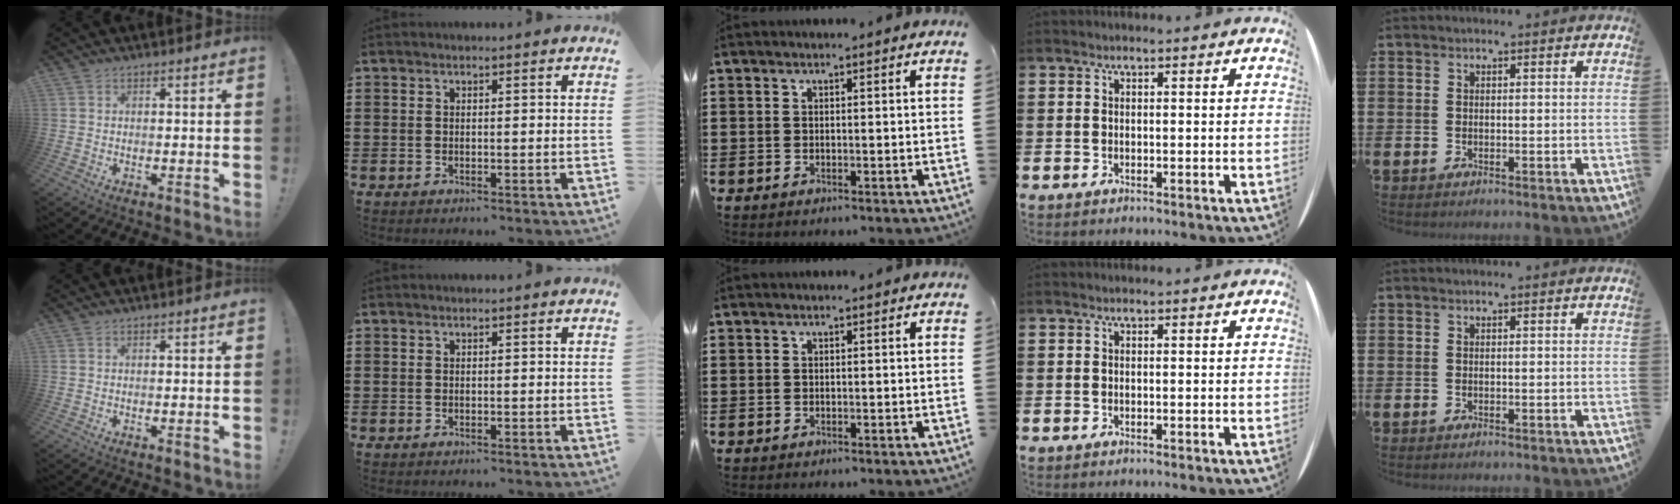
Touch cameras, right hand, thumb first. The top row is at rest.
{}